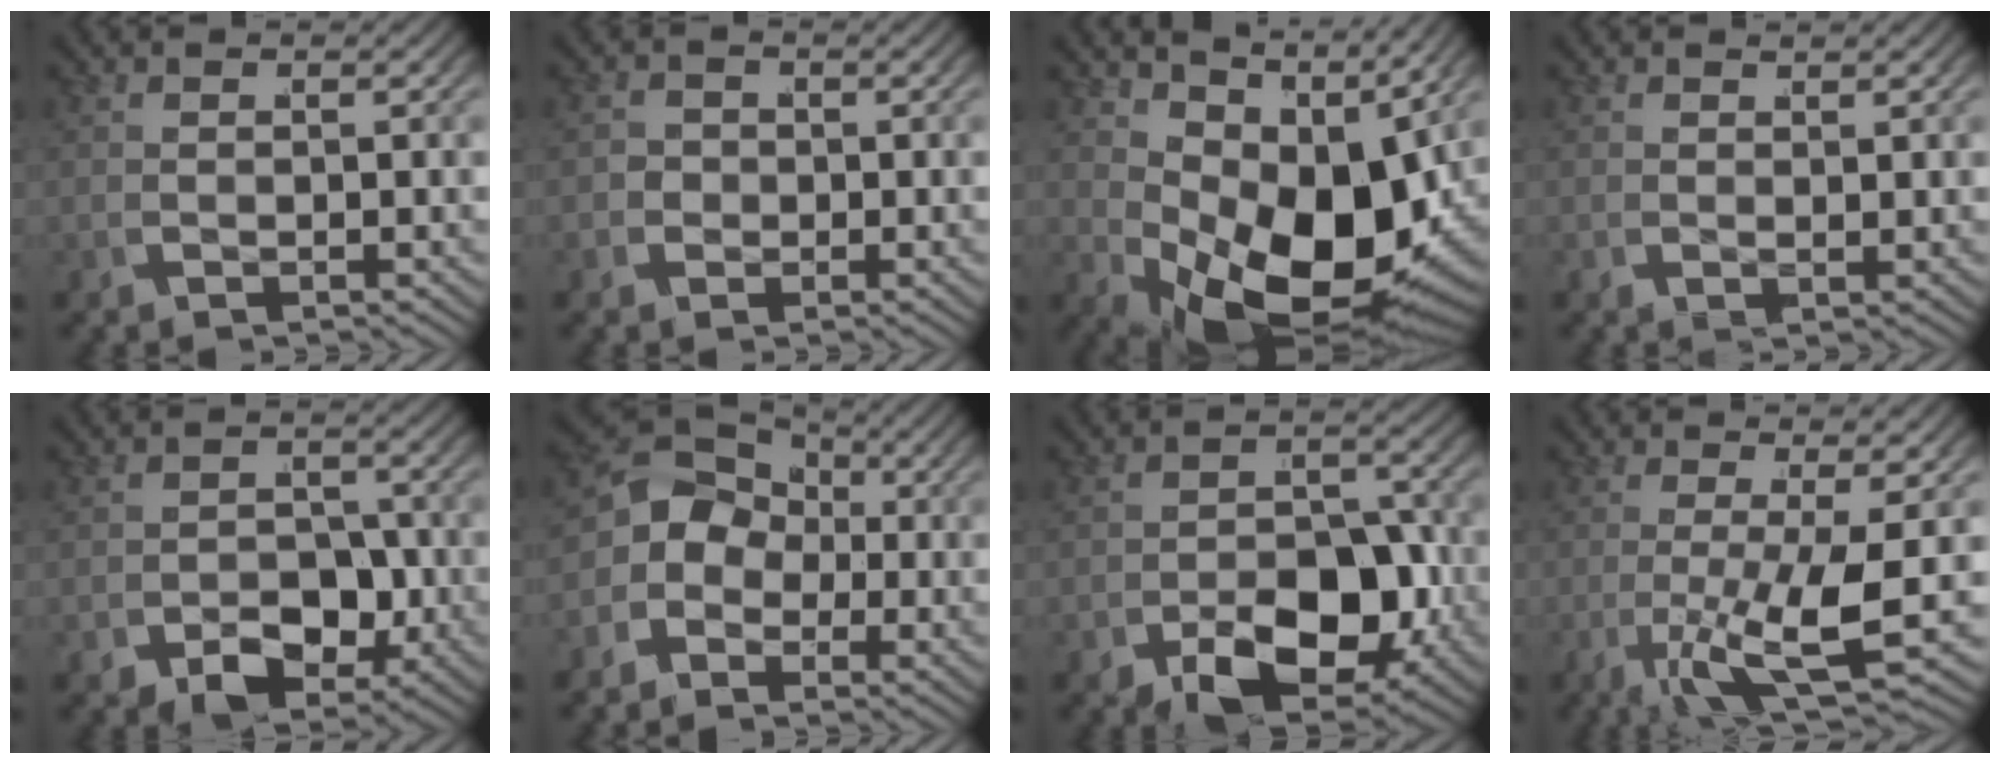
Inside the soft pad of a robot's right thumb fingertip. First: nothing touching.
{"total": 1.8, "force": [-0.7, 1.6, 0.2], "torque": [-0.016, -0.010, -0.014]}
{"total": 15.2, "force": [-0.8, 9.0, 12.3], "torque": [-0.210, -0.047, 0.014]}
{"total": 0.9, "force": [0.9, -0.3, 0.0], "torque": [0.001, 0.001, 0.017]}
{"total": 5.0, "force": [-2.2, 3.4, 2.9], "torque": [-0.053, -0.023, -0.032]}
{"total": 6.5, "force": [-0.5, 5.6, 3.3], "torque": [-0.076, -0.003, -0.022]}
{"total": 7.7, "force": [-2.8, 4.7, 5.4], "torque": [-0.097, -0.027, -0.040]}
{"total": 6.8, "force": [-1.4, 2.1, 6.3], "torque": [-0.131, -0.019, -0.023]}